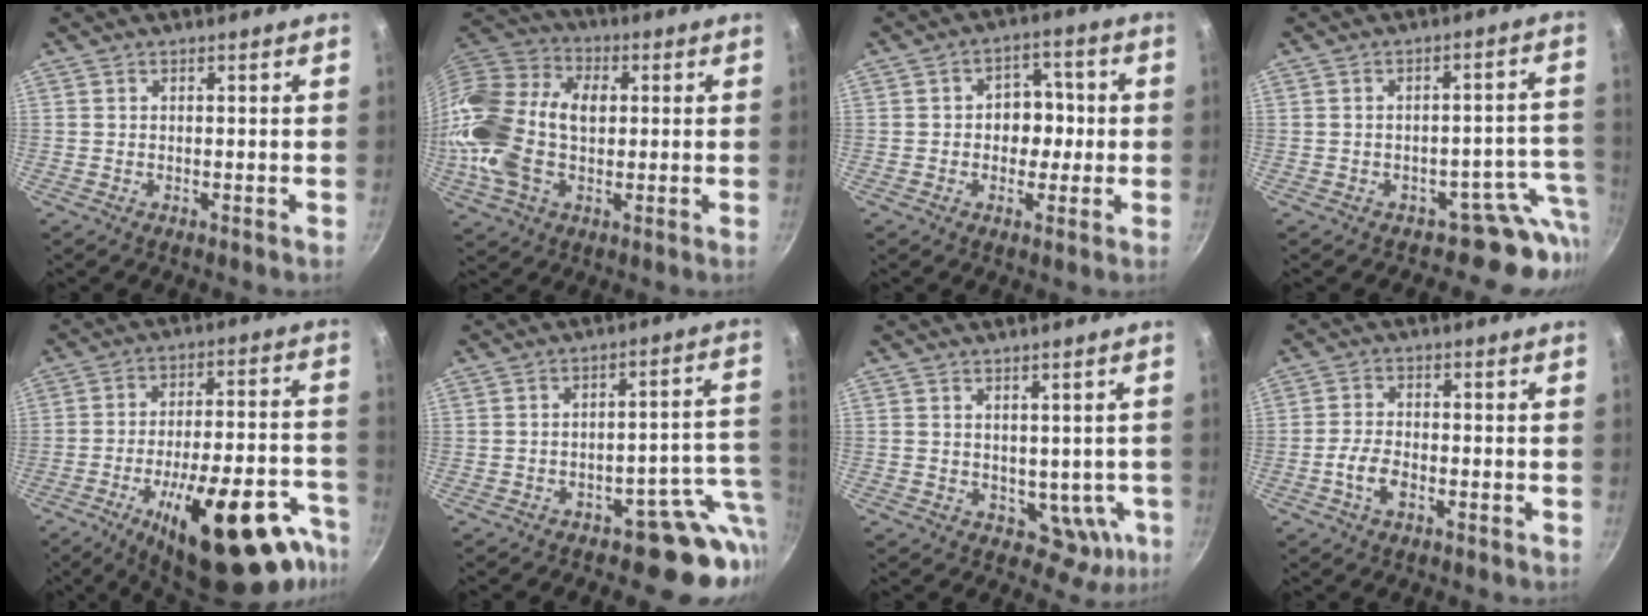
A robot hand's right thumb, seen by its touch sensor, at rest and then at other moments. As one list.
[{"total": 21.5, "force": [0.3, 14.3, 16.0], "torque": [-0.305, 0.031, -0.006]}, {"total": 6.9, "force": [-0.2, 5.6, 4.1], "torque": [0.001, 0.015, -0.007]}, {"total": 8.1, "force": [-4.3, 6.1, 3.1], "torque": [0.051, 0.054, -0.052]}, {"total": 27.8, "force": [-15.3, 9.9, 21.0], "torque": [-0.235, 0.069, -0.218]}, {"total": 10.9, "force": [-4.2, 6.7, 7.5], "torque": [-0.014, 0.036, -0.053]}, {"total": 6.8, "force": [-0.1, 5.3, 4.2], "torque": [-0.030, 0.006, 0.014]}, {"total": 4.7, "force": [-1.9, 2.4, 3.5], "torque": [-0.072, 0.015, -0.040]}]